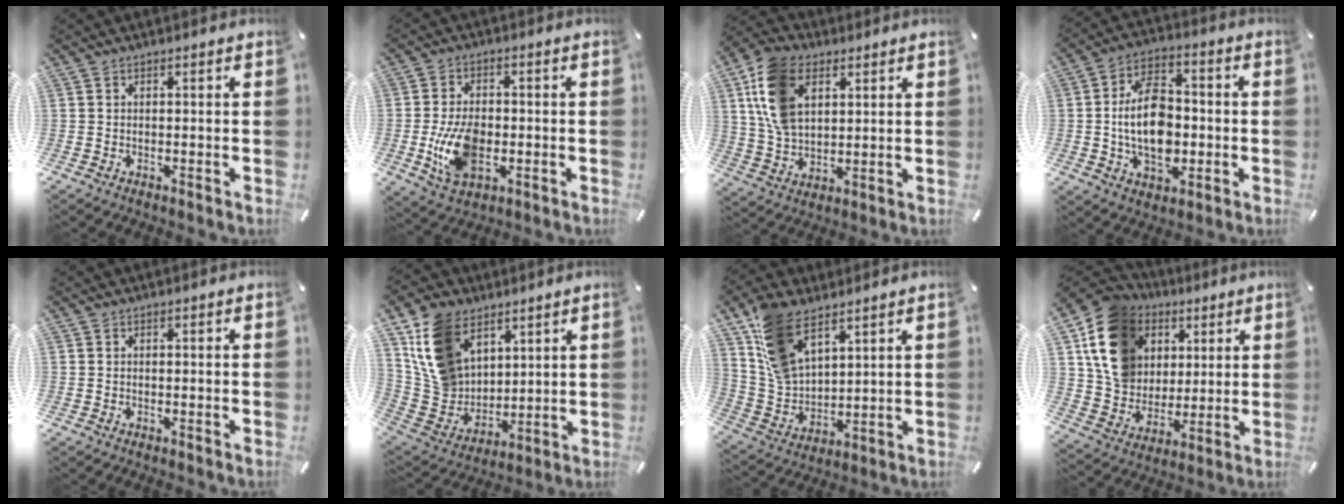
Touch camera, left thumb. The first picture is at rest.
{"total": 11.2, "force": [-2.0, 7.1, 8.4], "torque": [-0.174, -0.001, -0.032]}
{"total": 13.9, "force": [5.4, 9.6, 8.5], "torque": [-0.206, -0.001, 0.099]}
{"total": 14.8, "force": [-1.3, 9.5, 11.2], "torque": [-0.222, 0.000, -0.026]}
{"total": 0.0}
{"total": 15.7, "force": [8.4, 11.4, 6.8], "torque": [-0.149, -0.030, 0.172]}
{"total": 13.5, "force": [8.4, 7.7, 7.2], "torque": [-0.170, -0.026, 0.167]}
{"total": 16.3, "force": [5.1, 14.0, 6.5], "torque": [-0.117, -0.011, 0.101]}